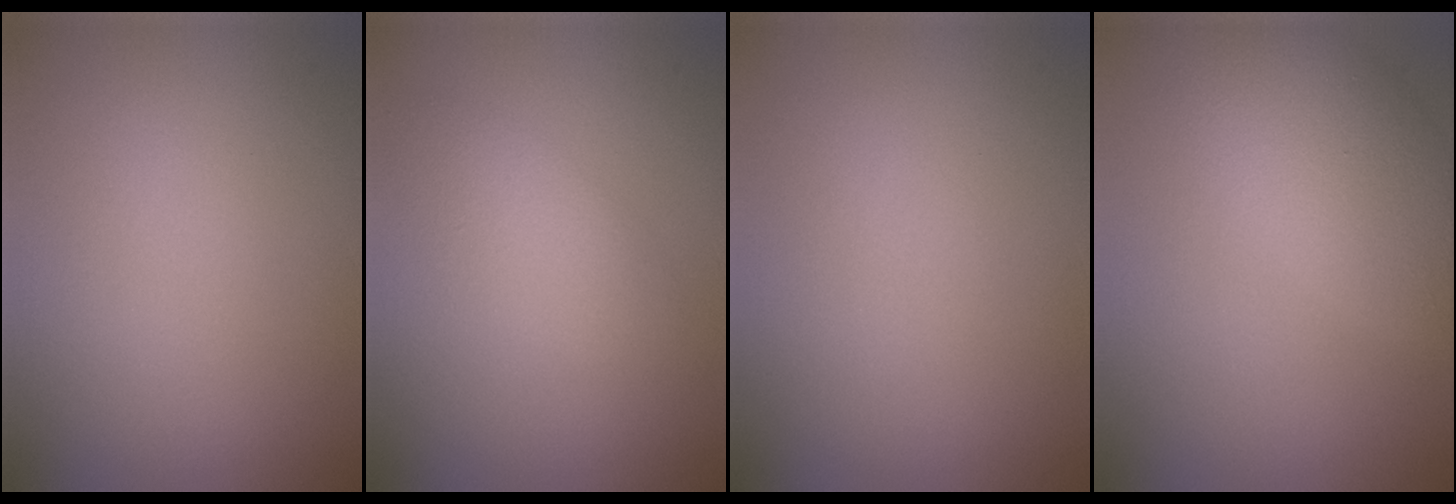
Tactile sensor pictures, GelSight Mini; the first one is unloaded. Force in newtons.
{"total": 2.7, "press": 2.7, "slide": 0.1}
{"total": 0.0}
{"total": 5.2, "press": 5.2, "slide": 0.2}